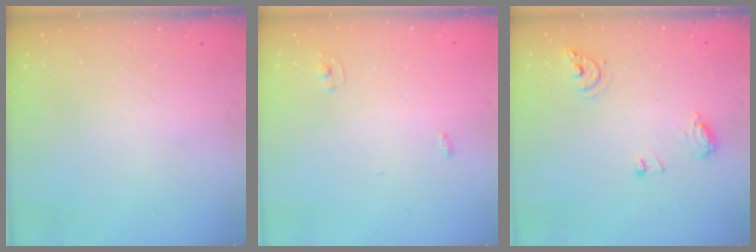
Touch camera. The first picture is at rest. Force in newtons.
{"total": 2.4, "press": 2.4, "slide": 0.2}
{"total": 8.3, "press": 8.2, "slide": 0.9}